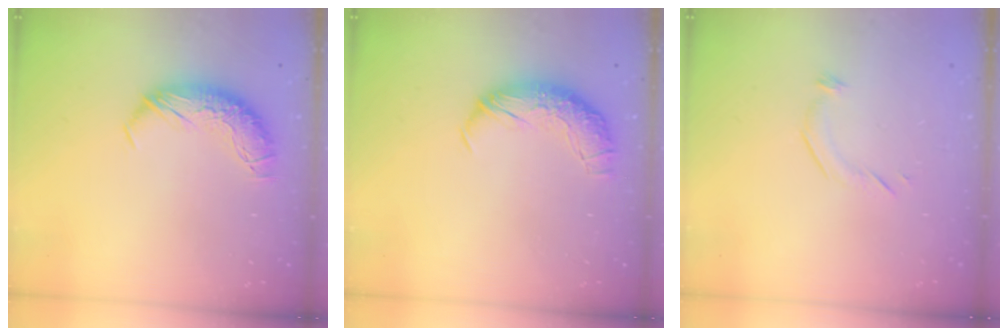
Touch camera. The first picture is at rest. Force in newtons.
{"total": 2.4, "press": 1.0, "slide": 2.2}
{"total": 6.1, "press": 6.0, "slide": 0.4}